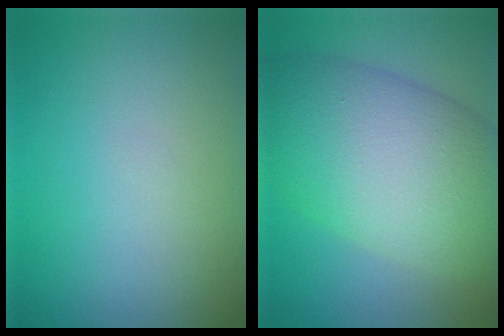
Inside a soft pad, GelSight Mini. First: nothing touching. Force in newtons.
{"total": 12.2, "press": 12.2, "slide": 0.6}